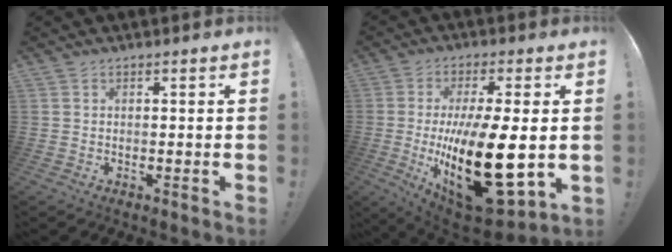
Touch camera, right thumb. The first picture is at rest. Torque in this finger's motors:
{"motor_torque": [1.91, 3.10, 1.70, -1.07, 0.78]}